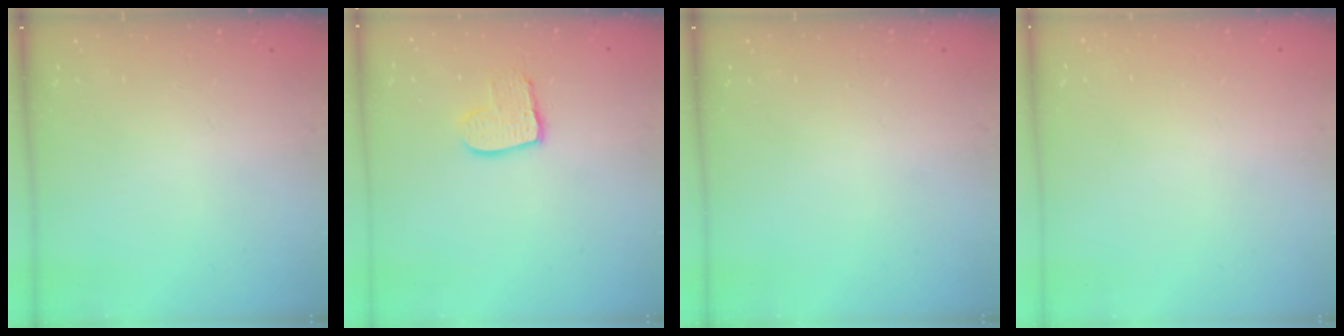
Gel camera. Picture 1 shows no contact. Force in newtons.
{"total": 9.5, "press": 9.5, "slide": 0.7}
{"total": 0.0}
{"total": 0.0}